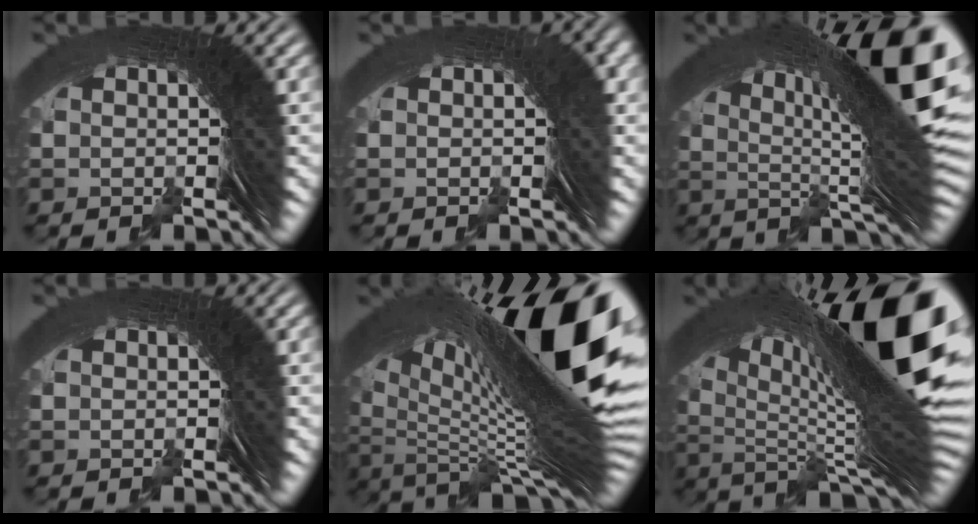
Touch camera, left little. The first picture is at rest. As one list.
[{"total": 1.3, "force": [-0.3, 1.2, 0.4], "torque": [0.002, 0.002, -0.009]}, {"total": 21.4, "force": [4.8, 7.5, 19.4], "torque": [-0.240, 0.029, 0.063]}, {"total": 0.9, "force": [-0.5, 0.6, -0.4], "torque": [0.010, -0.002, -0.009]}, {"total": 28.6, "force": [2.7, 11.2, 26.2], "torque": [-0.349, 0.023, 0.034]}, {"total": 25.7, "force": [3.4, 9.8, 23.6], "torque": [-0.301, 0.019, 0.047]}]